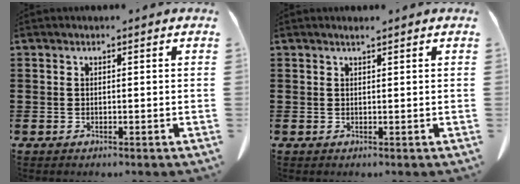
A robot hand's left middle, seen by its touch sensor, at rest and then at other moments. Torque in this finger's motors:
{"motor_torque": [2.14, 0.00, 0.05, 0.03]}